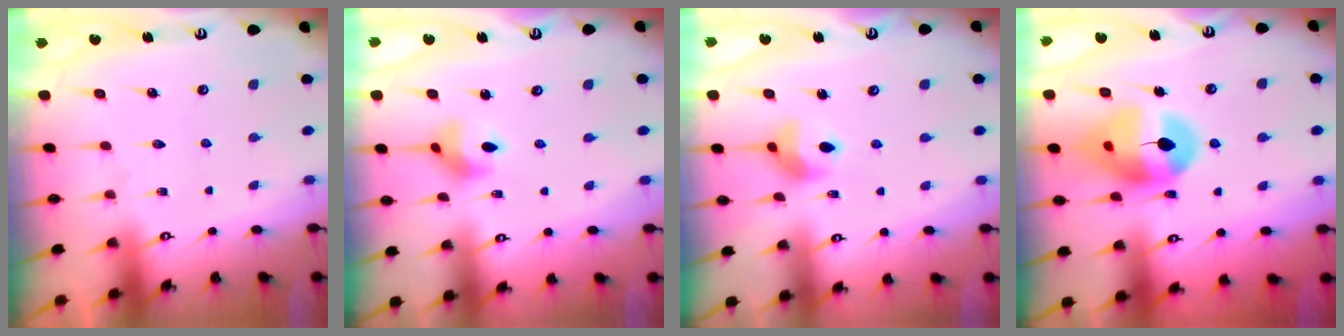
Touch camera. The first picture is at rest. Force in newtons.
{"total": 5.1, "press": 5.0, "slide": 0.9}
{"total": 8.7, "press": 8.6, "slide": 1.2}
{"total": 13.6, "press": 13.5, "slide": 1.6}